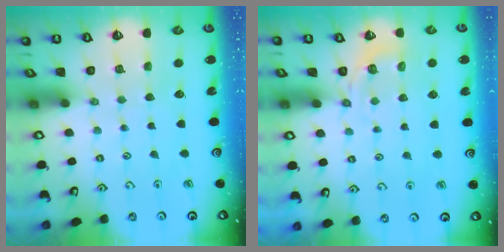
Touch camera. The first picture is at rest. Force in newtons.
{"total": 2.9, "press": 2.2, "slide": 1.8}